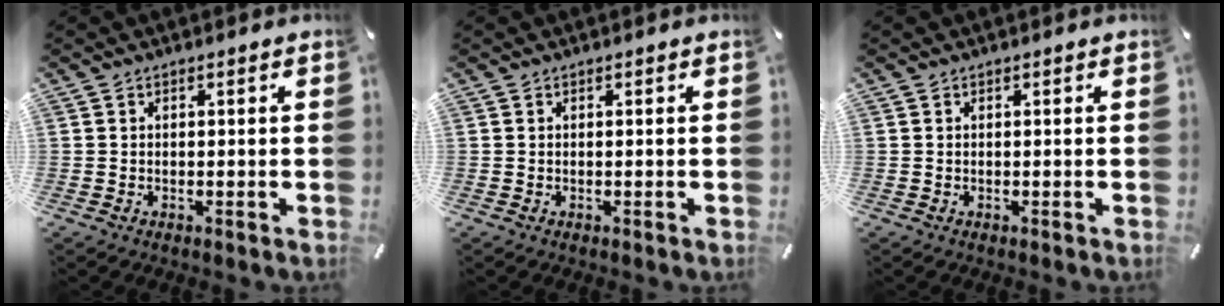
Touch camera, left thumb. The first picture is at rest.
{"total": 0.0}
{"total": 0.0}